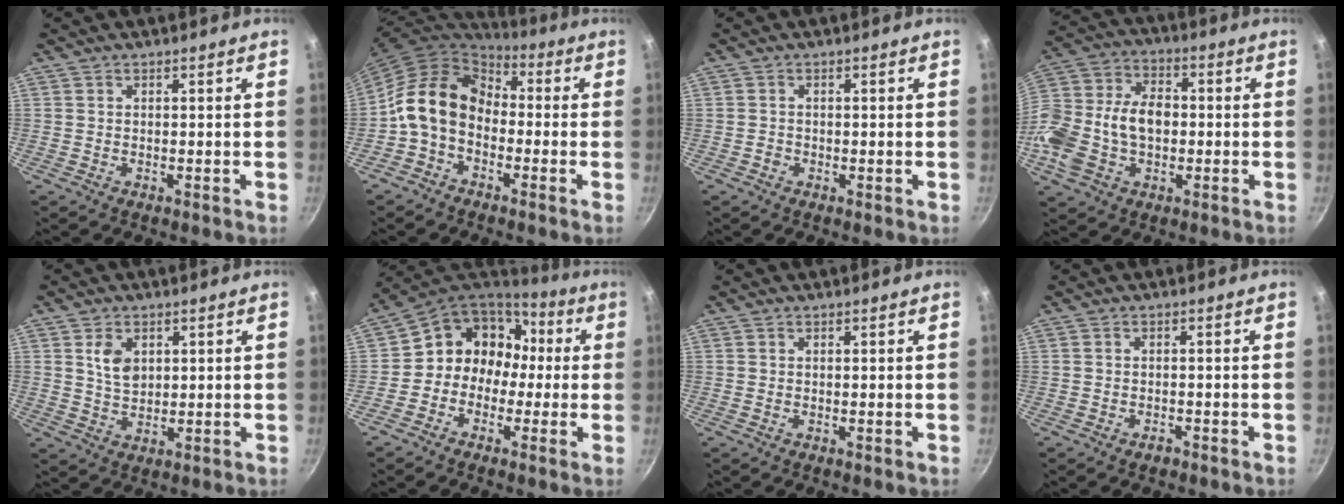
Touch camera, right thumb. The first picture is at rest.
{"total": 13.4, "force": [-1.9, 10.0, 8.8], "torque": [-0.133, 0.046, -0.059]}
{"total": 0.9, "force": [-0.4, 0.8, 0.2], "torque": [-0.001, 0.002, -0.008]}
{"total": 18.1, "force": [-2.1, 12.7, 12.7], "torque": [-0.243, 0.045, -0.045]}
{"total": 5.3, "force": [1.7, 3.7, 3.4], "torque": [-0.046, -0.011, 0.034]}
{"total": 13.1, "force": [0.2, 11.2, 6.7], "torque": [-0.054, 0.049, -0.019]}
{"total": 0.0}
{"total": 1.2, "force": [-0.8, 0.7, 0.6], "torque": [-0.010, 0.009, -0.013]}